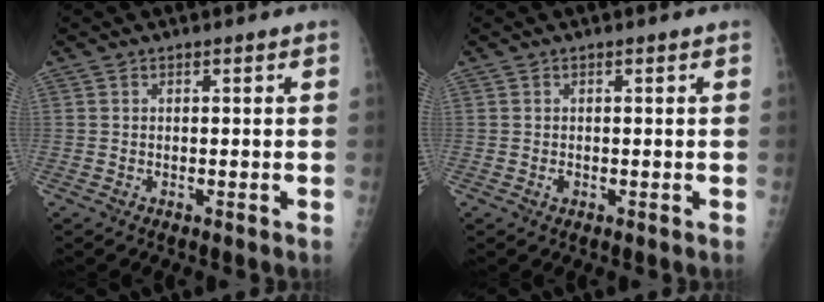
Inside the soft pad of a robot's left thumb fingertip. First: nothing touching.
{"total": 0.8, "force": [-0.2, 0.6, 0.5], "torque": [-0.006, 0.000, -0.003]}